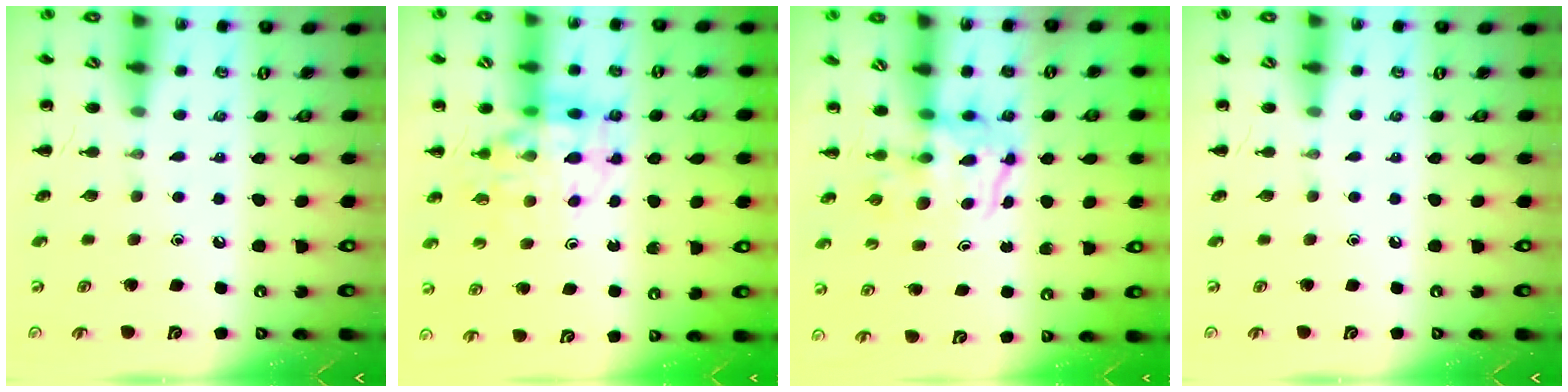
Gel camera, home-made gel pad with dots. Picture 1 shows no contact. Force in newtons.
{"total": 13.5, "press": 12.9, "slide": 3.8}
{"total": 3.6, "press": 3.5, "slide": 0.5}
{"total": 0.0}